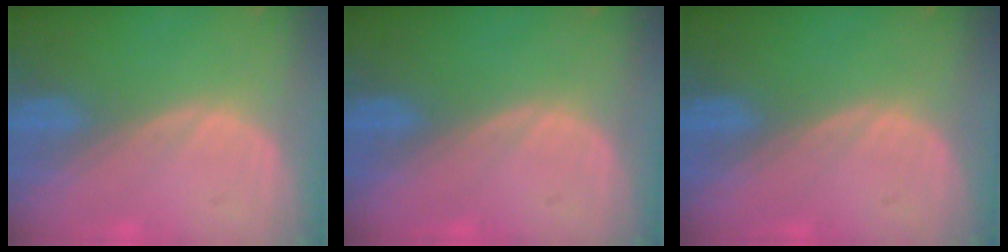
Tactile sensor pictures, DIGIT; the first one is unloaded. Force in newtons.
{"total": 0.0}
{"total": 0.0}